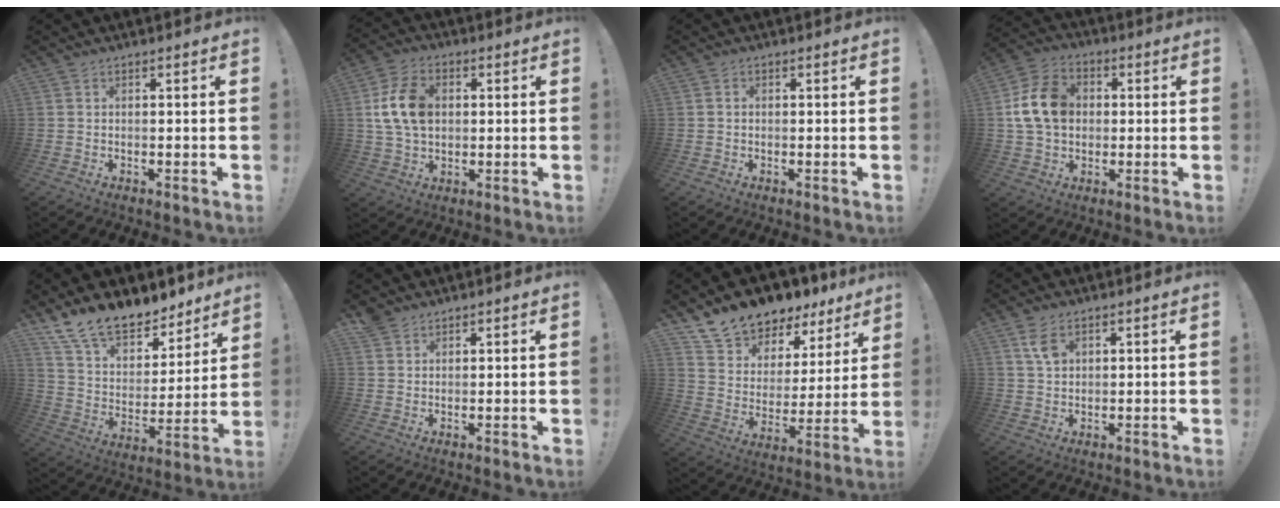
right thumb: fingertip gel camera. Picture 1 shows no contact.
{"total": 13.4, "force": [2.1, 9.5, 9.2], "torque": [-0.166, 0.003, 0.040]}
{"total": 0.7, "force": [-0.3, 0.6, 0.2], "torque": [-0.006, 0.004, -0.004]}
{"total": 14.4, "force": [1.7, 11.3, 8.8], "torque": [-0.155, 0.009, 0.039]}
{"total": 15.0, "force": [12.7, 6.1, 5.2], "torque": [-0.096, -0.098, 0.235]}
{"total": 3.0, "force": [2.5, 1.6, 0.6], "torque": [-0.006, -0.016, 0.046]}
{"total": 11.0, "force": [9.9, 4.4, 1.6], "torque": [-0.043, -0.090, 0.182]}
{"total": 4.9, "force": [2.3, 3.1, 3.0], "torque": [-0.040, -0.009, 0.042]}